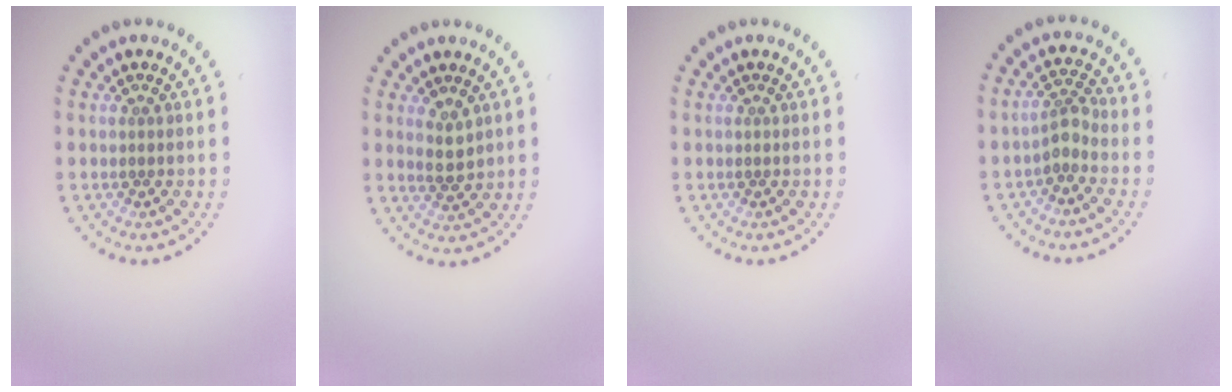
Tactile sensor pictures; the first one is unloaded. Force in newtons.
{"total": 2.2, "press": 2.1, "slide": 0.8}
{"total": 0.0}
{"total": 1.9, "press": 1.5, "slide": 1.2}